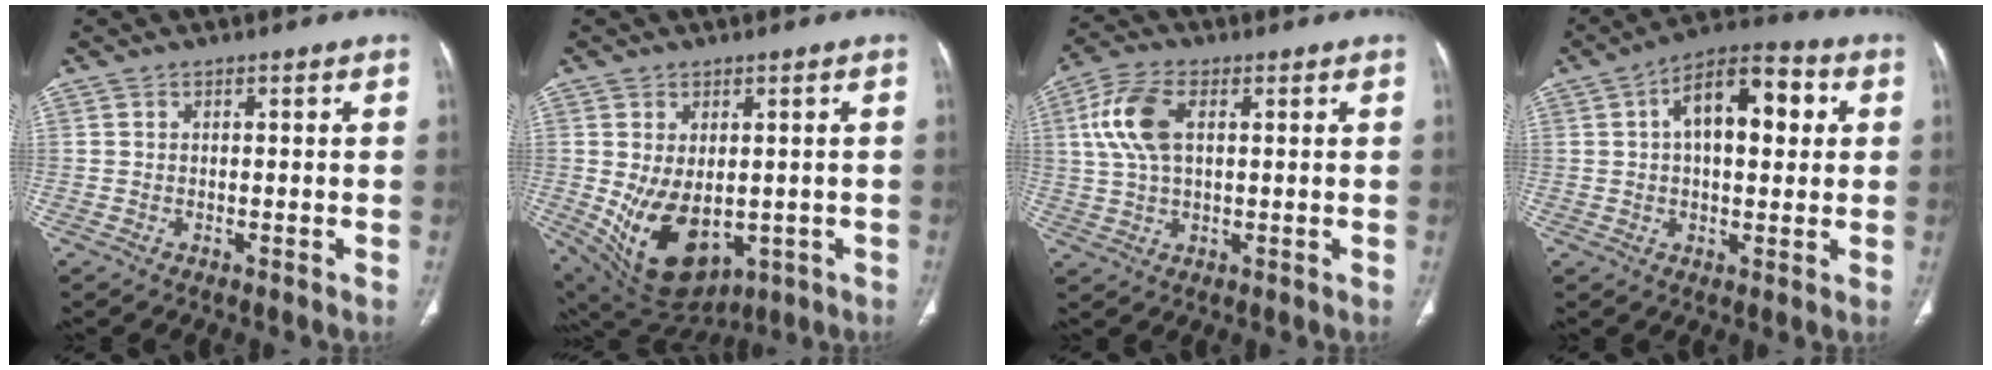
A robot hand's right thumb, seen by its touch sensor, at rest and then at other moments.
{"total": 14.3, "force": [-2.1, 9.0, 10.9], "torque": [-0.177, -0.015, 0.003]}
{"total": 9.5, "force": [2.3, 5.1, 7.7], "torque": [-0.171, 0.013, 0.045]}
{"total": 13.9, "force": [3.2, 7.2, 11.5], "torque": [-0.159, 0.024, 0.044]}